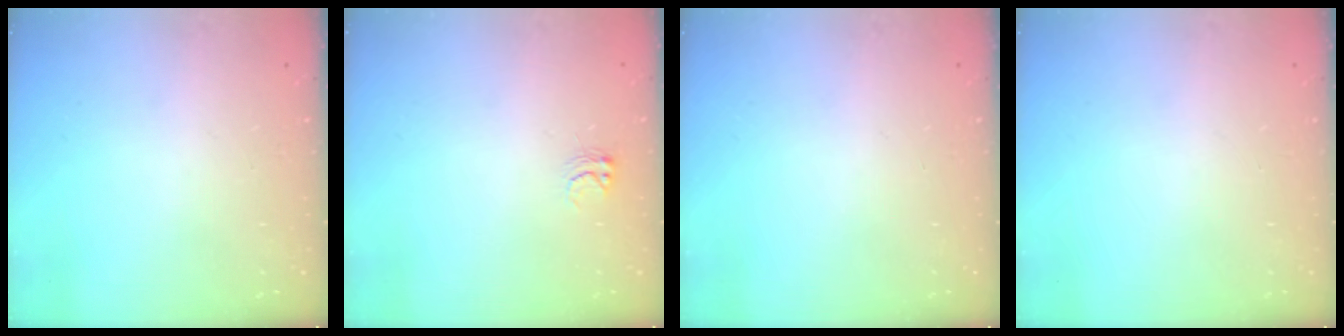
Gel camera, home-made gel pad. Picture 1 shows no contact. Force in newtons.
{"total": 2.6, "press": 2.6, "slide": 0.2}
{"total": 0.0}
{"total": 0.0}